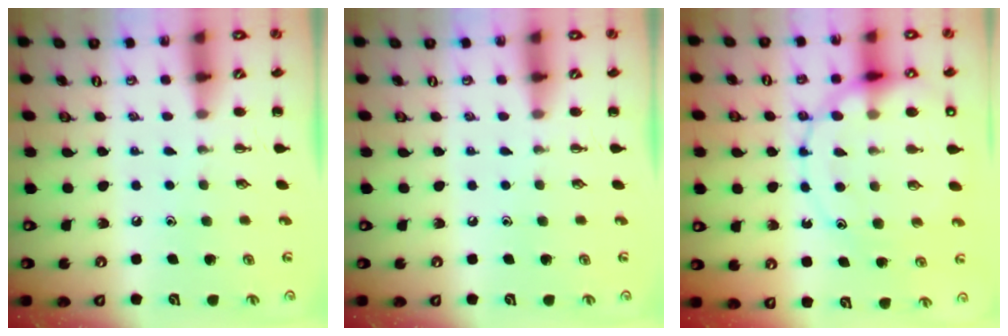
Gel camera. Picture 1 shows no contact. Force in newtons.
{"total": 0.0}
{"total": 16.5, "press": 16.4, "slide": 2.4}